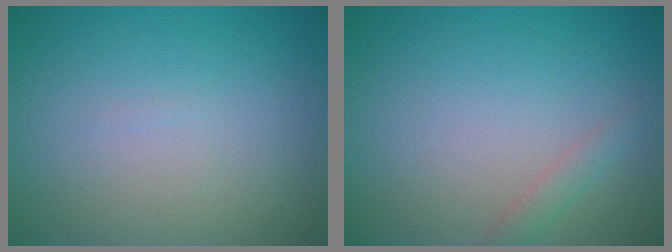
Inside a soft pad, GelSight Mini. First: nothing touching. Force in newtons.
{"total": 1.2, "press": 1.2, "slide": 0.1}